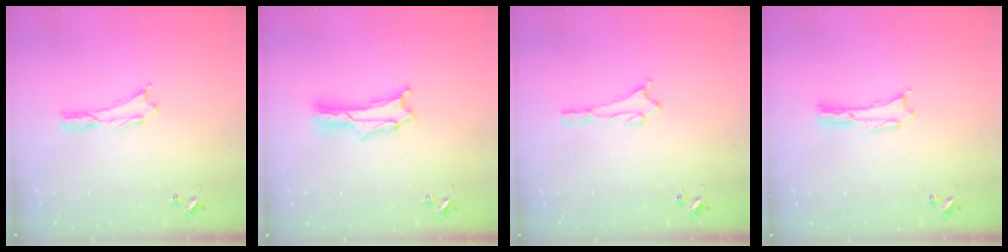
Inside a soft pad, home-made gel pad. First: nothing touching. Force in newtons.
{"total": 1.6, "press": 1.5, "slide": 0.3}
{"total": 1.0, "press": 1.0, "slide": 0.1}
{"total": 0.0}